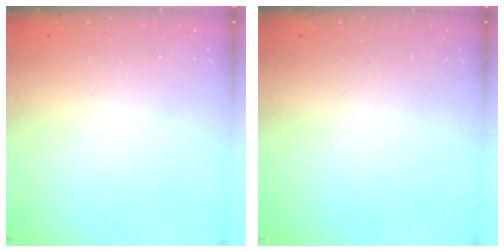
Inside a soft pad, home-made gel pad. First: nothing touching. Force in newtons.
{"total": 0.0}